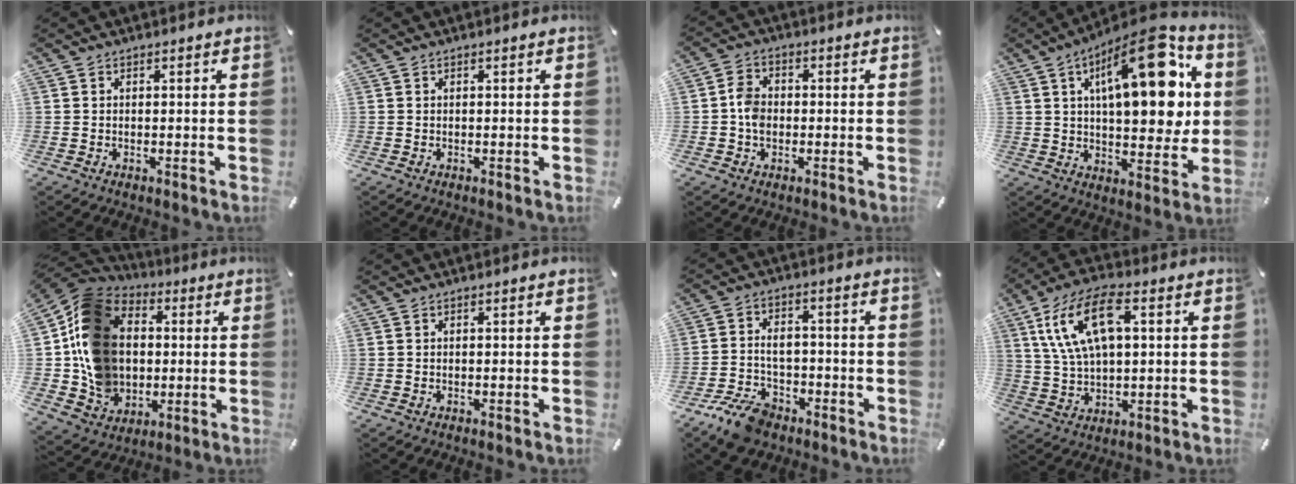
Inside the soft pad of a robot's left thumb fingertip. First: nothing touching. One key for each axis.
{"total": 0.0}
{"total": 4.8, "fx": -0.7, "fy": 3.7, "fz": 3.0, "tx": -0.058, "ty": 0.009, "tz": -0.013}
{"total": 22.7, "fx": 7.9, "fy": 9.8, "fz": 18.8, "tx": -0.263, "ty": -0.039, "tz": 0.115}
{"total": 17.7, "fx": 1.0, "fy": 15.2, "fz": 9.0, "tx": -0.188, "ty": 0.007, "tz": 0.028}
{"total": 0.0}
{"total": 9.7, "fx": -4.7, "fy": 6.6, "fz": 5.4, "tx": -0.106, "ty": 0.035, "tz": -0.079}
{"total": 13.9, "fx": 4.9, "fy": 7.3, "fz": 10.8, "tx": -0.239, "ty": 0.011, "tz": 0.087}